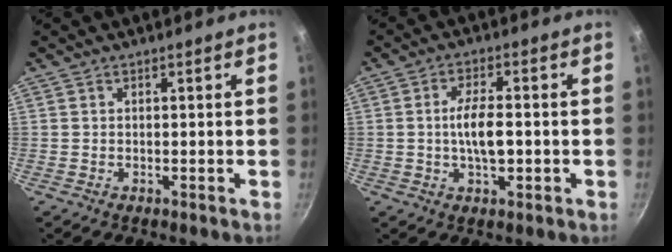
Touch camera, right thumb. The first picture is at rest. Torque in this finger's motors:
{"motor_torque": [2.24, 2.01, 1.50, -1.28, 0.61]}